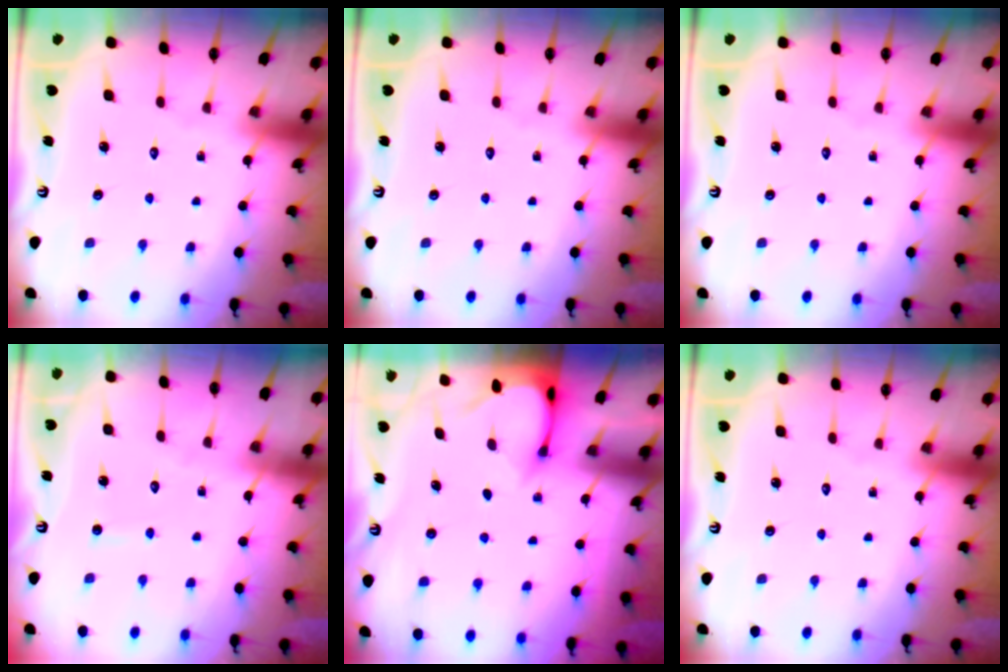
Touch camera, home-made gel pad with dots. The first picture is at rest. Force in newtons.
{"total": 0.0}
{"total": 0.0}
{"total": 2.8, "press": 2.8, "slide": 0.3}
{"total": 3.2, "press": 3.2, "slide": 0.3}
{"total": 0.0}